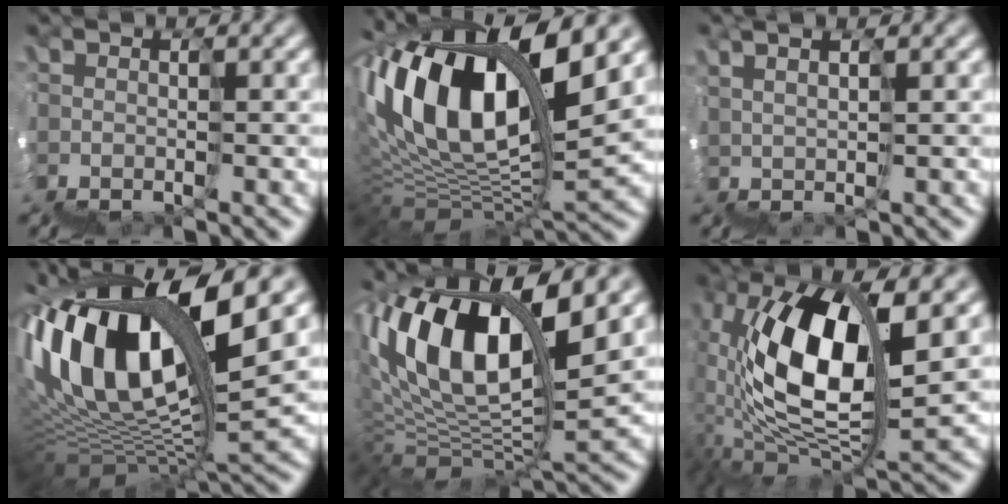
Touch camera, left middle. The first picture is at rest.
{"total": 11.9, "force": [7.9, 4.0, 8.0], "torque": [-0.164, 0.050, 0.128]}
{"total": 3.7, "force": [3.7, -0.5, 0.5], "torque": [0.007, 0.033, 0.070]}
{"total": 13.5, "force": [7.8, 4.1, 10.3], "torque": [-0.227, 0.046, 0.132]}
{"total": 10.9, "force": [7.7, 3.5, 6.9], "torque": [-0.135, 0.050, 0.129]}
{"total": 8.1, "force": [4.0, 2.6, 6.6], "torque": [-0.137, 0.037, 0.064]}